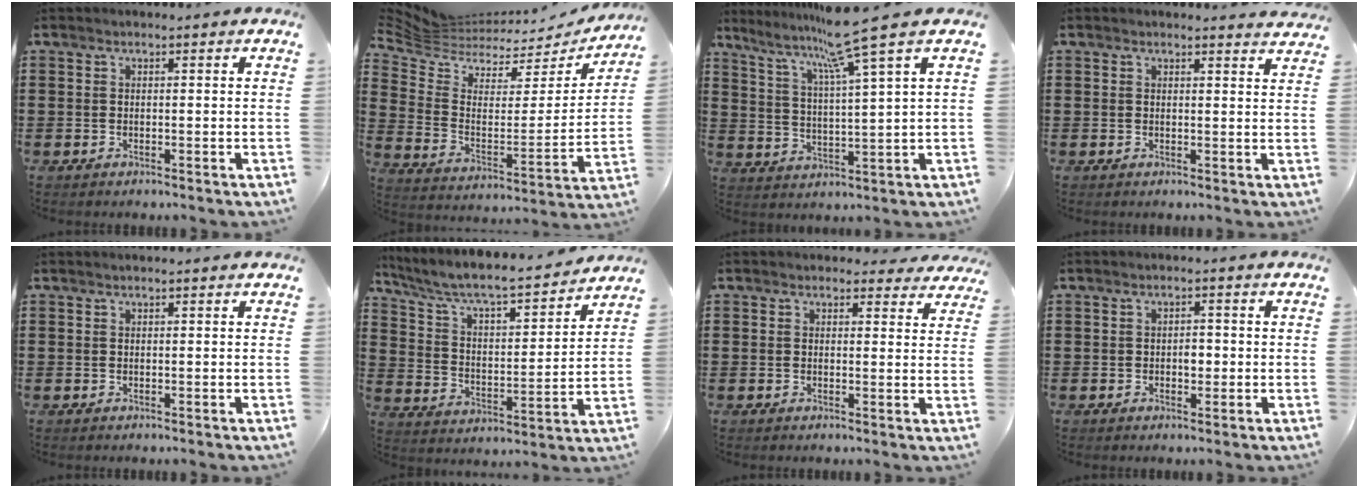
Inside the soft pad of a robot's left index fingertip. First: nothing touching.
{"total": 5.5, "force": [4.7, 2.2, 1.8], "torque": [-0.074, -0.038, 0.078]}
{"total": 9.1, "force": [6.9, -1.2, 5.8], "torque": [-0.135, -0.035, 0.111]}
{"total": 1.6, "force": [1.6, 0.0, 0.2], "torque": [0.000, -0.004, 0.029]}
{"total": 0.0}
{"total": 6.5, "force": [5.7, 0.7, 3.0], "torque": [-0.082, -0.041, 0.088]}
{"total": 2.1, "force": [1.9, 0.8, 0.4], "torque": [0.001, -0.004, 0.032]}
{"total": 1.6, "force": [-0.2, 1.1, 1.2], "torque": [-0.014, 0.003, -0.008]}